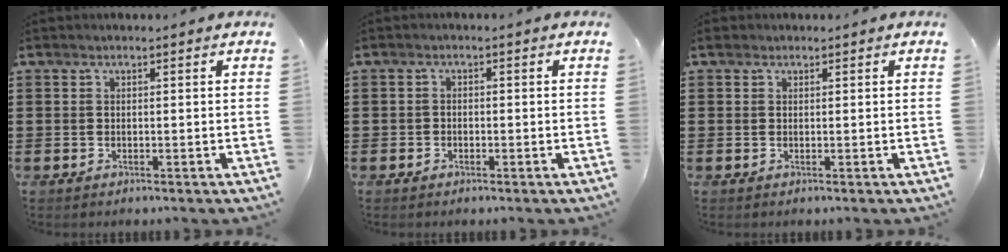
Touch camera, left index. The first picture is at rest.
{"total": 0.9, "force": [-0.6, 0.7, 0.2], "torque": [-0.008, 0.001, -0.014]}
{"total": 0.8, "force": [0.5, 0.6, 0.3], "torque": [-0.007, 0.007, 0.010]}